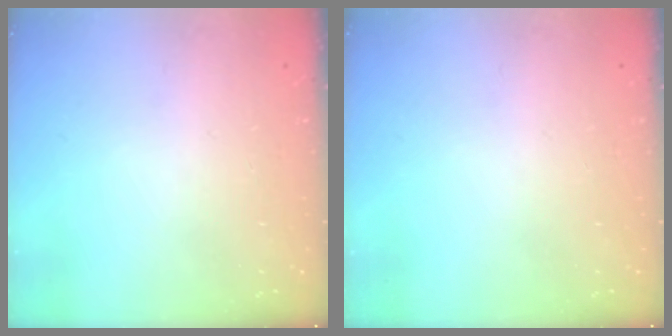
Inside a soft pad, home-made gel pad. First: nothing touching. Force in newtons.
{"total": 0.0}